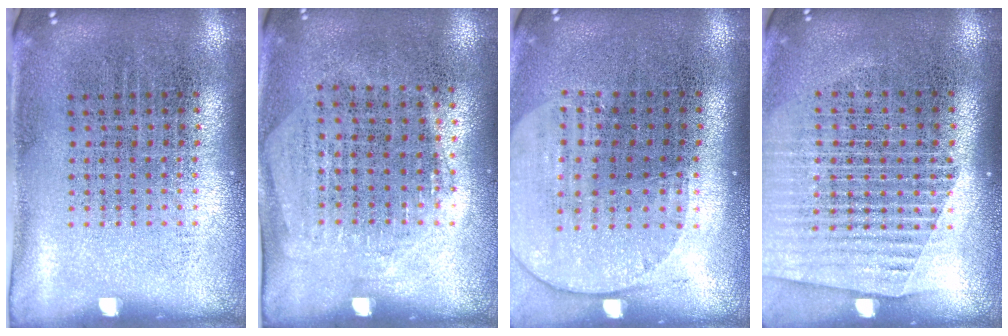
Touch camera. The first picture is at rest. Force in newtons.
{"total": 1.3, "press": 1.1, "slide": 0.6}
{"total": 1.7, "press": 1.5, "slide": 0.7}
{"total": 1.6, "press": 1.5, "slide": 0.6}